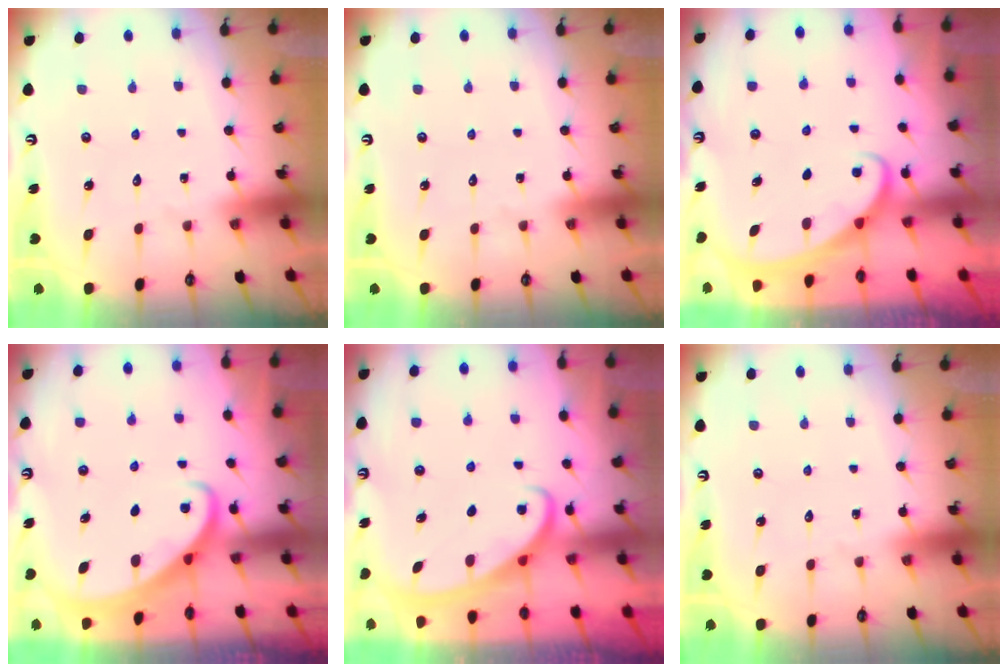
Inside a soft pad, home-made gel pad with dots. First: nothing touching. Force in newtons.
{"total": 0.0}
{"total": 2.2, "press": 2.2, "slide": 0.3}
{"total": 2.1, "press": 2.1, "slide": 0.2}
{"total": 2.7, "press": 2.6, "slide": 0.4}
{"total": 0.0}